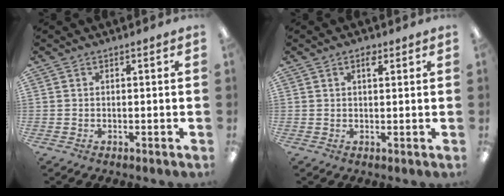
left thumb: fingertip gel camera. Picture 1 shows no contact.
{"total": 2.6, "force": [1.4, 1.2, 1.8], "torque": [-0.023, -0.003, 0.021]}